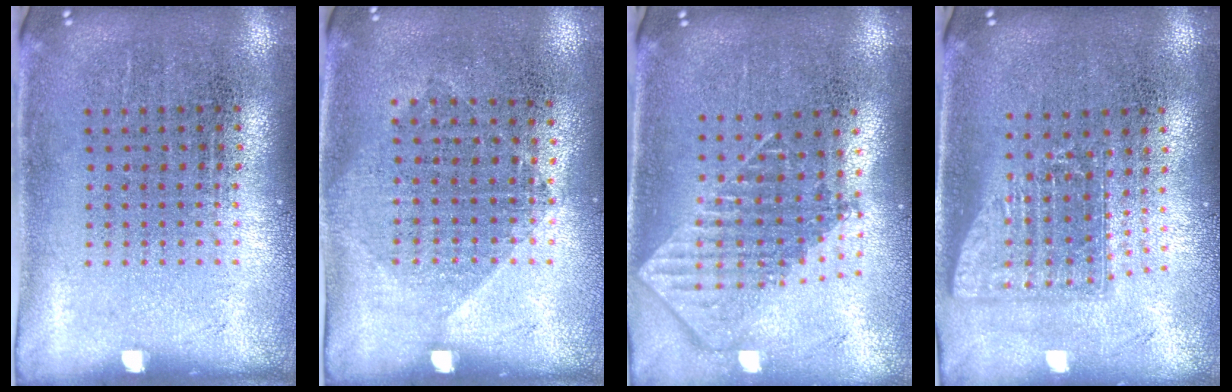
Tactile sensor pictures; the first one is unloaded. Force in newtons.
{"total": 1.0, "press": 0.9, "slide": 0.5}
{"total": 1.9, "press": 1.5, "slide": 1.3}
{"total": 1.7, "press": 1.3, "slide": 1.0}